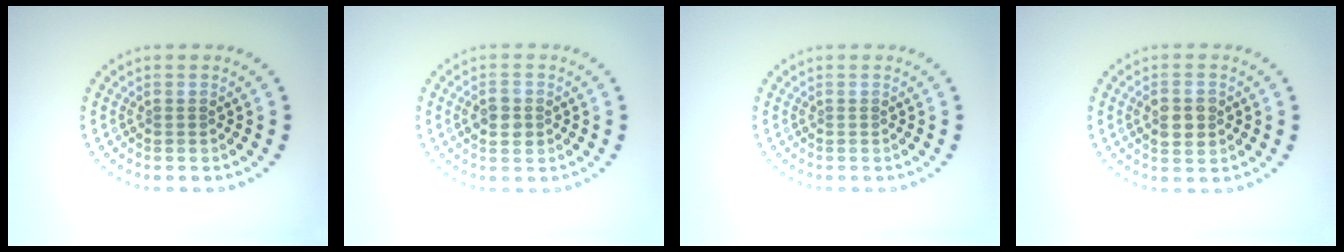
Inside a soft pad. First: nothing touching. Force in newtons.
{"total": 2.5, "press": 2.5, "slide": 0.2}
{"total": 0.0}
{"total": 2.8, "press": 2.8, "slide": 0.2}